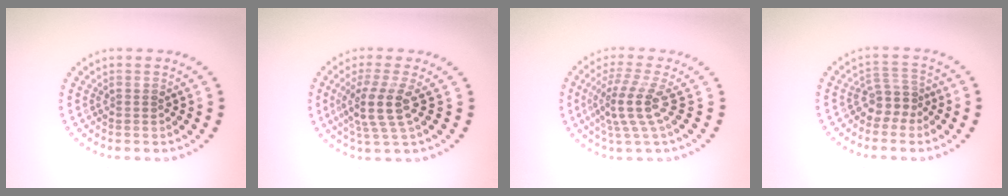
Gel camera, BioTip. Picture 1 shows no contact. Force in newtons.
{"total": 3.8, "press": 2.9, "slide": 2.5}
{"total": 3.8, "press": 2.7, "slide": 2.6}
{"total": 2.7, "press": 2.0, "slide": 1.8}